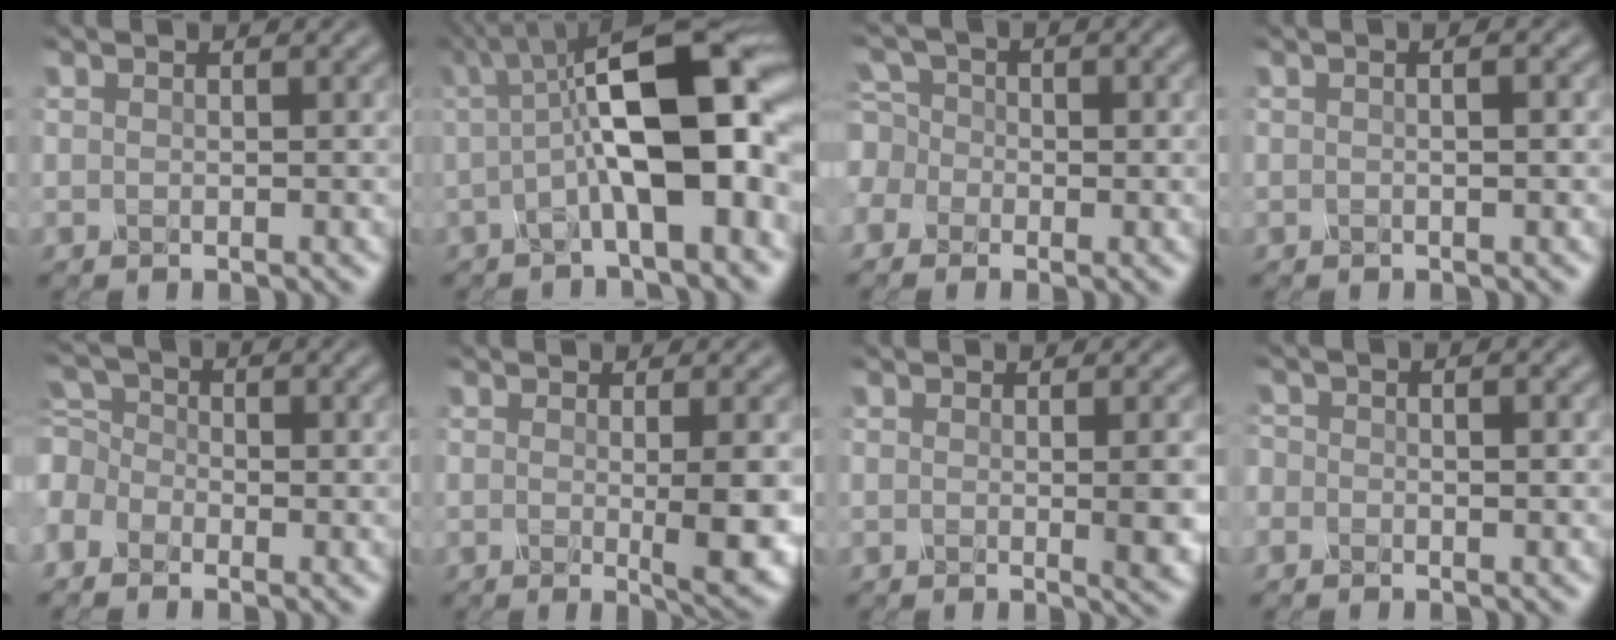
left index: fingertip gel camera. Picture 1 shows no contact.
{"total": 11.9, "force": [0.4, 3.8, 11.3], "torque": [-0.165, 0.021, -0.002]}
{"total": 4.4, "force": [-1.1, 4.1, 1.3], "torque": [-0.025, 0.021, -0.047]}
{"total": 1.8, "force": [0.4, 0.7, 1.6], "torque": [-0.007, -0.001, -0.007]}
{"total": 4.2, "force": [-1.7, 3.2, 2.1], "torque": [-0.045, 0.009, -0.041]}
{"total": 5.0, "force": [-0.4, 0.9, 4.9], "torque": [-0.070, -0.007, -0.002]}
{"total": 3.5, "force": [-0.1, 0.9, 3.4], "torque": [-0.037, -0.001, -0.002]}
{"total": 1.4, "force": [-0.4, 1.1, 0.8], "torque": [-0.009, 0.009, -0.013]}